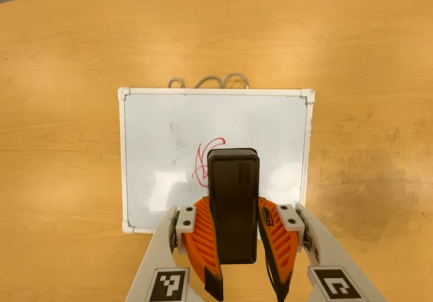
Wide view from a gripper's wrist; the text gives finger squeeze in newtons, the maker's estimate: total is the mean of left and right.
{"total": 8.3, "left": 6.5, "right": 10.0}